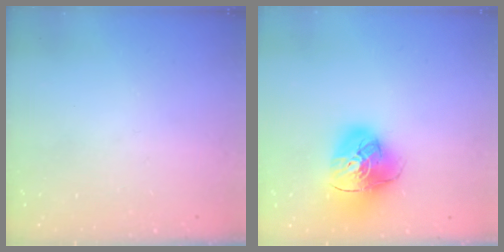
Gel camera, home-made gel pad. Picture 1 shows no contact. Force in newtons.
{"total": 15.2, "press": 15.1, "slide": 1.9}